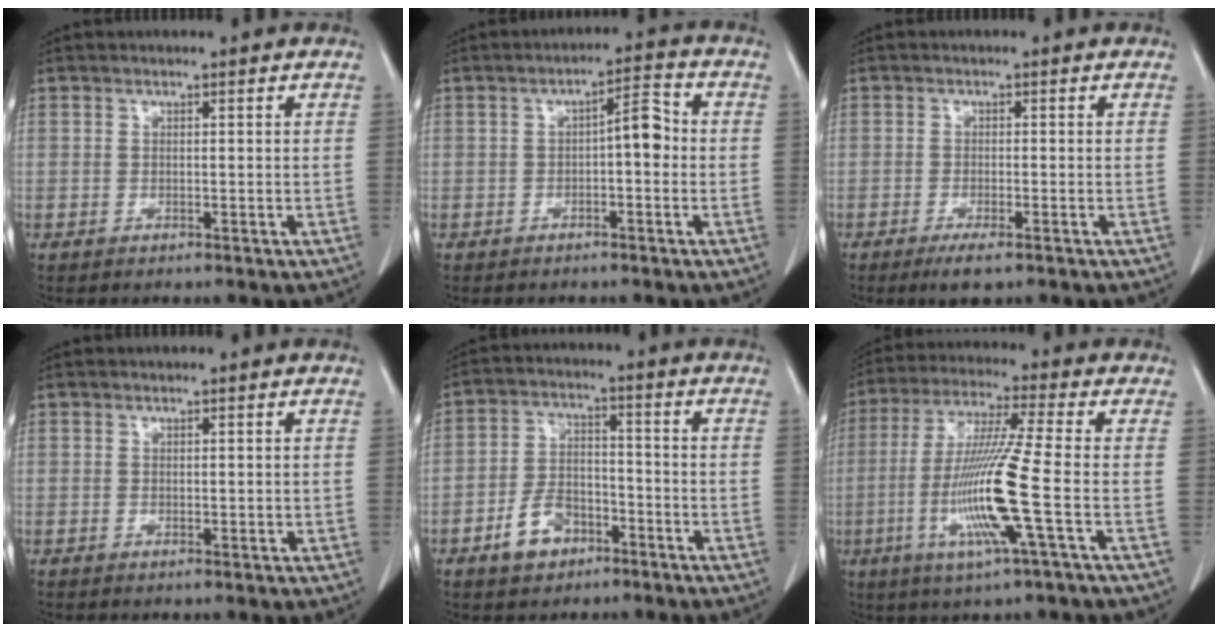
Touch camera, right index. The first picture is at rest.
{"total": 4.6, "force": [-0.4, 1.4, 4.4], "torque": [-0.061, 0.022, -0.008]}
{"total": 3.3, "force": [-2.2, 0.5, 2.5], "torque": [-0.044, -0.007, -0.035]}
{"total": 0.7, "force": [0.1, 0.4, 0.5], "torque": [-0.007, -0.002, 0.005]}
{"total": 7.0, "force": [-3.9, 4.4, 3.8], "torque": [-0.082, 0.015, -0.065]}
{"total": 13.3, "force": [-3.3, -1.1, 12.9], "torque": [-0.265, -0.017, -0.072]}